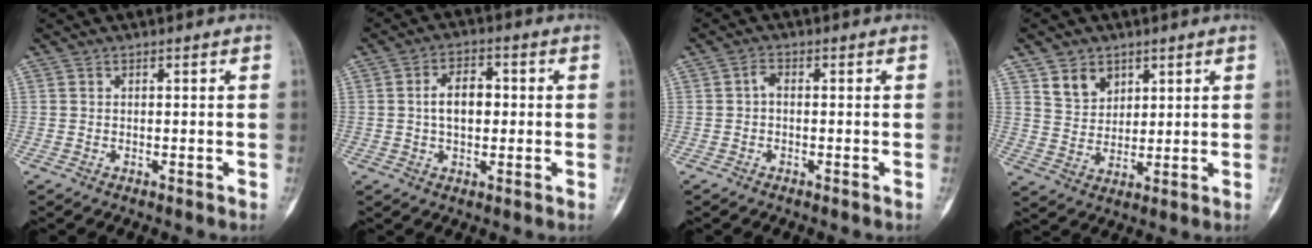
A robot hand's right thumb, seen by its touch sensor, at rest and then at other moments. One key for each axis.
{"total": 6.7, "fx": 0.3, "fy": 4.0, "fz": 5.3, "tx": -0.077, "ty": 0.014, "tz": 0.001}
{"total": 1.5, "fx": -0.2, "fy": 0.8, "fz": 1.3, "tx": -0.021, "ty": 0.003, "tz": -0.010}
{"total": 6.4, "fx": 3.6, "fy": 4.6, "fz": 2.5, "tx": -0.019, "ty": -0.026, "tz": 0.074}